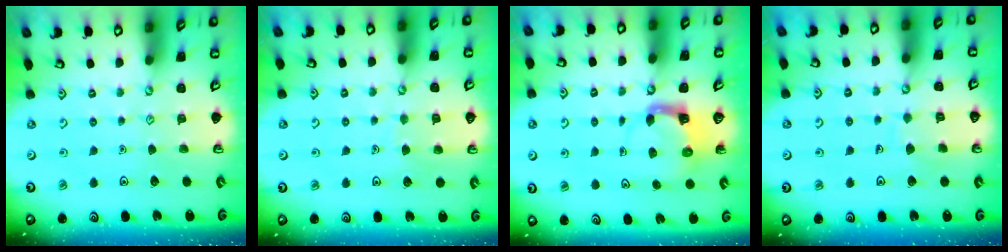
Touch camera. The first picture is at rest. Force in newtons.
{"total": 3.9, "press": 3.9, "slide": 0.3}
{"total": 3.7, "press": 3.7, "slide": 0.6}
{"total": 6.1, "press": 6.1, "slide": 0.6}